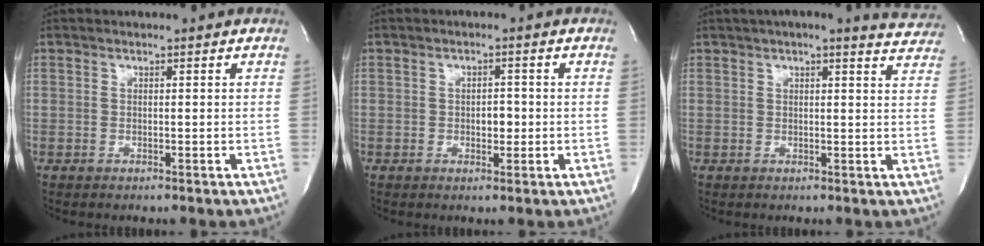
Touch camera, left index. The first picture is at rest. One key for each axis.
{"total": 2.2, "fx": -0.4, "fy": 1.3, "fz": 1.7, "tx": -0.029, "ty": -0.001, "tz": -0.004}
{"total": 10.5, "fx": 9.4, "fy": 1.5, "fz": 4.4, "tx": -0.046, "ty": 0.000, "tz": 0.092}